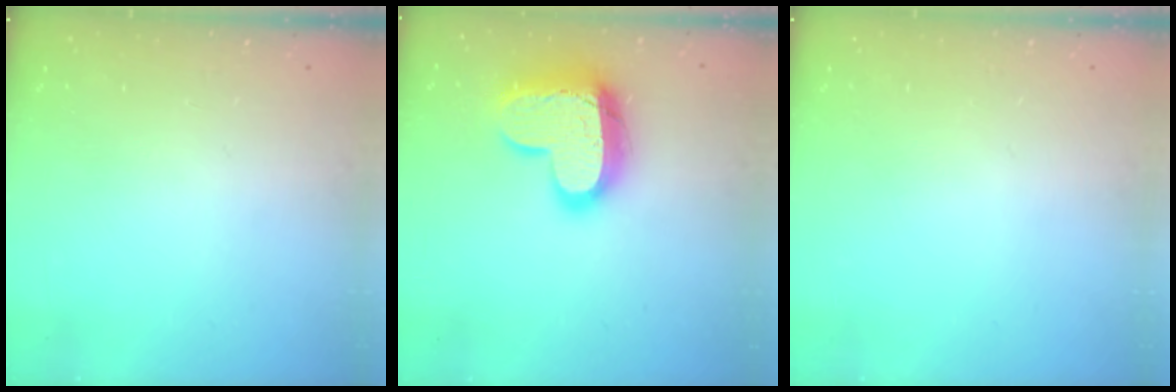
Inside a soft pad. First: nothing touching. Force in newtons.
{"total": 17.1, "press": 17.0, "slide": 1.6}
{"total": 0.0}